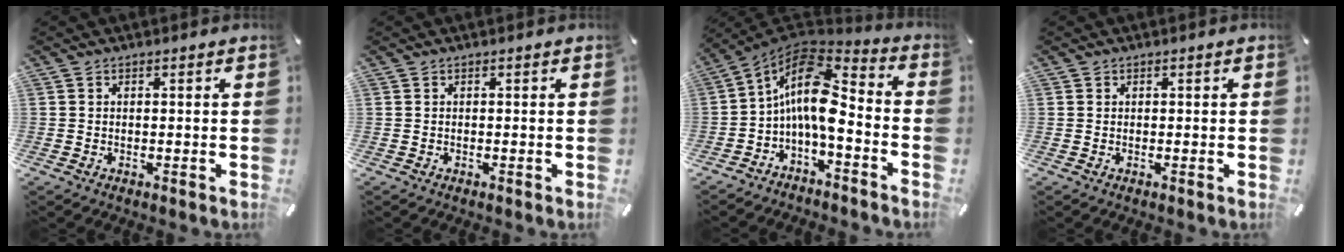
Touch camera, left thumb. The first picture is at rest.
{"total": 0.0}
{"total": 13.9, "force": [-0.6, 6.9, 12.1], "torque": [-0.240, -0.004, -0.013]}
{"total": 0.0}